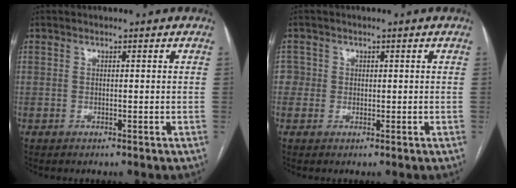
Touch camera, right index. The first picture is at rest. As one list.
[{"total": 2.4, "force": [0.2, 2.4, 0.1], "torque": [0.014, 0.008, 0.001]}]